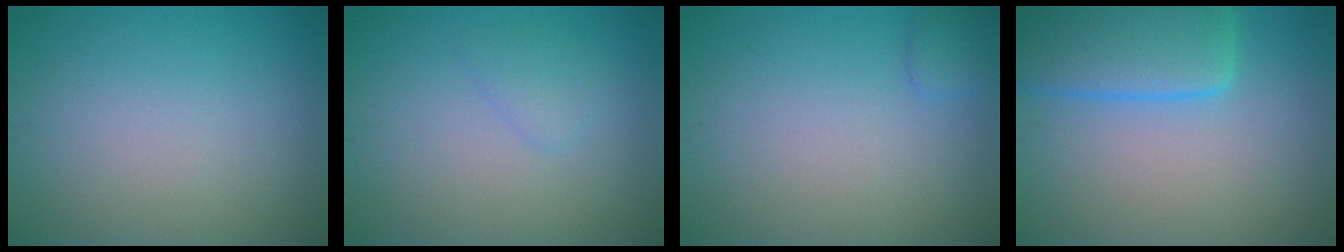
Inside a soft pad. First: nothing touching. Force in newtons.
{"total": 1.2, "press": 1.2, "slide": 0.0}
{"total": 1.3, "press": 1.3, "slide": 0.1}
{"total": 7.0, "press": 7.0, "slide": 0.4}